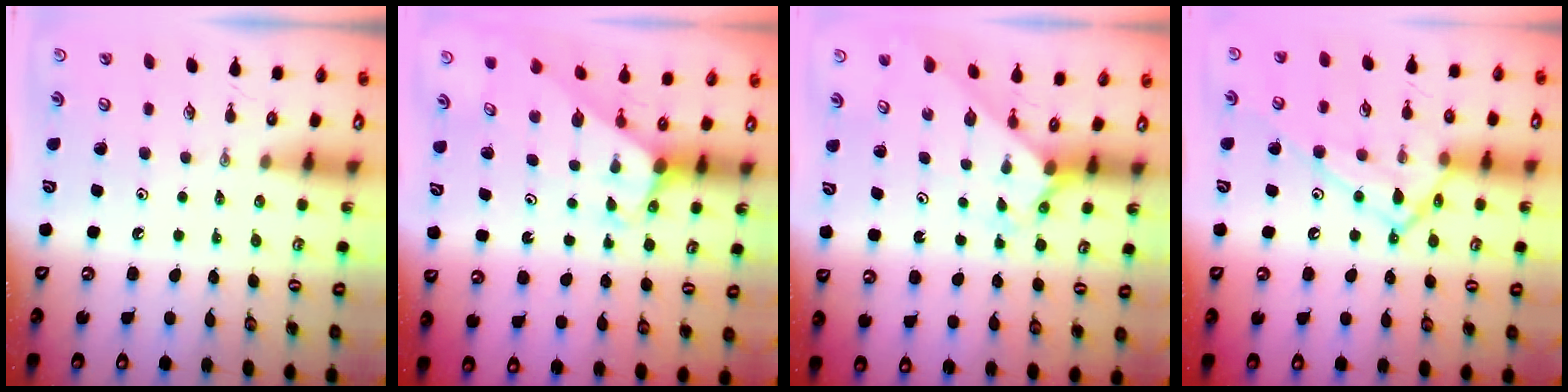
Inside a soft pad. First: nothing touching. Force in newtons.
{"total": 4.1, "press": 4.1, "slide": 0.2}
{"total": 2.0, "press": 2.0, "slide": 0.2}
{"total": 16.5, "press": 16.4, "slide": 1.0}